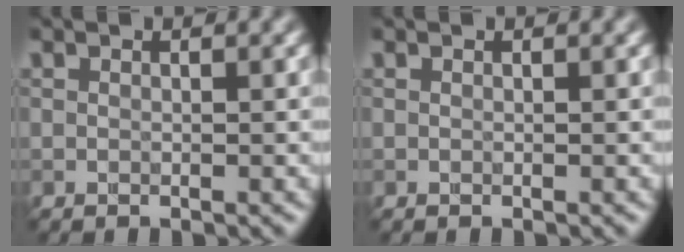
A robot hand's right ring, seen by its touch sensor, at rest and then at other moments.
{"total": 0.0}